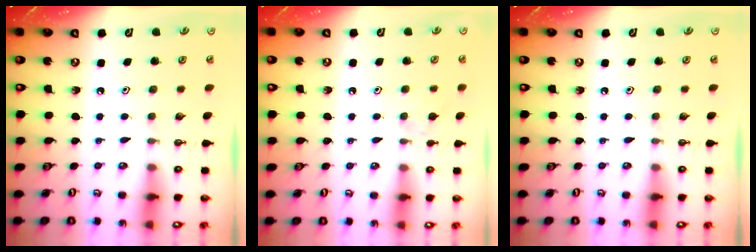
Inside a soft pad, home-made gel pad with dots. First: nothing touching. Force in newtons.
{"total": 2.5, "press": 2.4, "slide": 0.6}
{"total": 0.0}